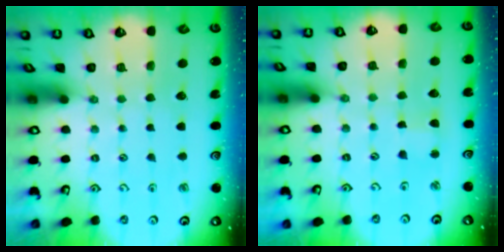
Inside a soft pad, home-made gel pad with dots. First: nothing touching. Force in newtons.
{"total": 2.4, "press": 2.4, "slide": 0.3}